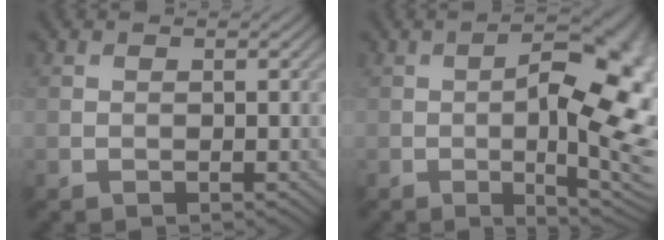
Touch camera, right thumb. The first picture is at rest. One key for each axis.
{"total": 14.5, "fx": -0.8, "fy": 5.6, "fz": 13.3, "tx": -0.158, "ty": -0.004, "tz": -0.024}